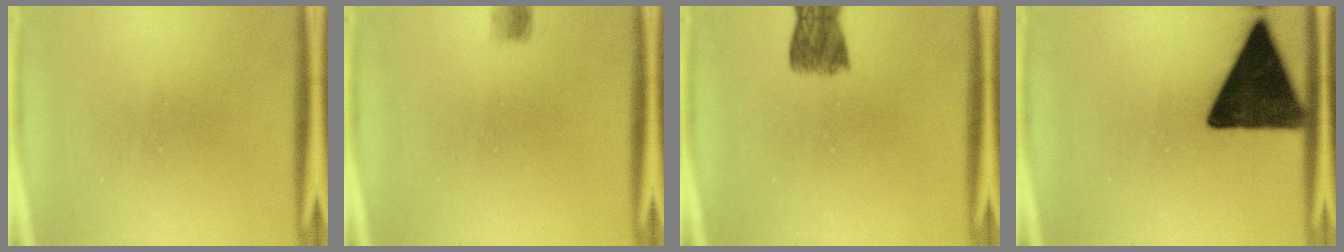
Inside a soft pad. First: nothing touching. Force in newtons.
{"total": 1.6}
{"total": 4.3}
{"total": 14.9}